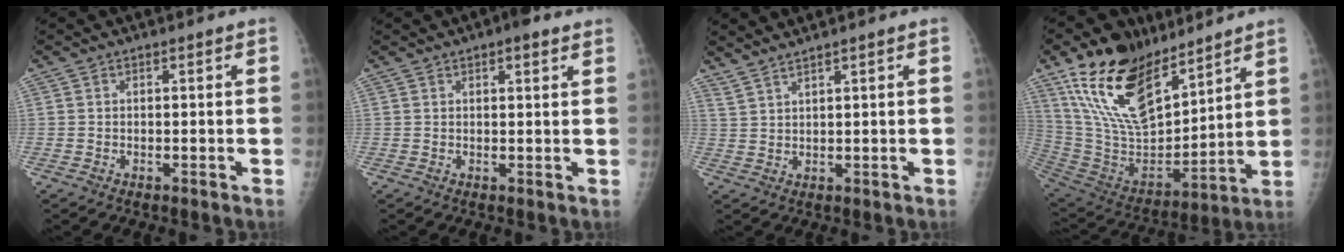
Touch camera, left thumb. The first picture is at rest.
{"total": 3.1, "force": [1.9, 1.1, 2.2], "torque": [-0.021, -0.004, 0.022]}
{"total": 3.0, "force": [2.7, -0.2, 1.2], "torque": [-0.027, -0.010, 0.058]}
{"total": 22.9, "force": [15.0, 10.3, 13.8], "torque": [-0.215, -0.069, 0.290]}